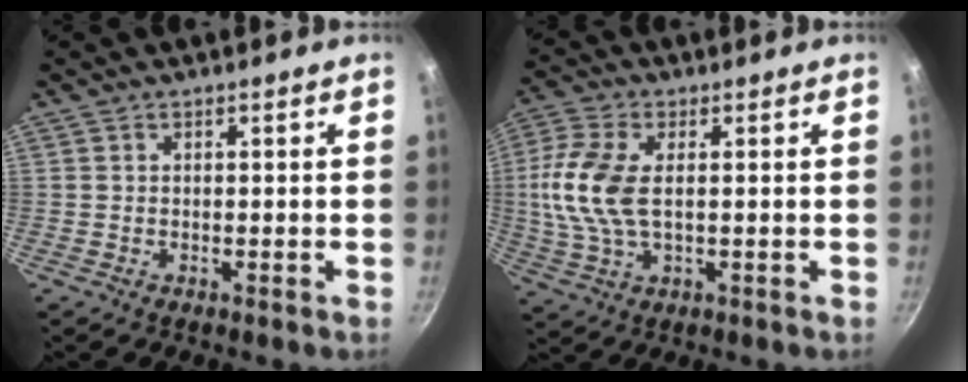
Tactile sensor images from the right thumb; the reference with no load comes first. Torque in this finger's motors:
{"motor_torque": [0.42, 0.30, 1.02, -0.32, 0.33]}